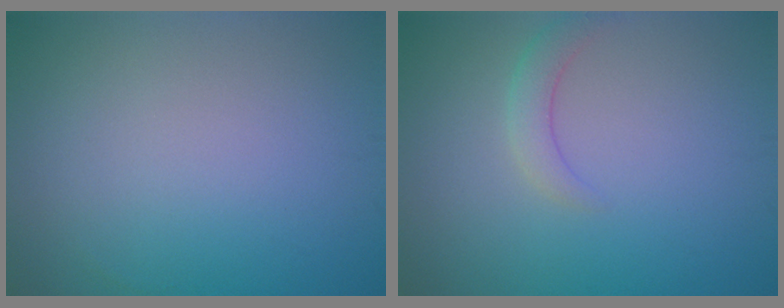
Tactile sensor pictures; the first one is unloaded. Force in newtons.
{"total": 1.9, "press": 1.9, "slide": 0.2}